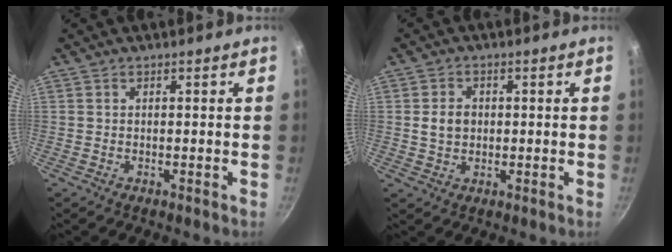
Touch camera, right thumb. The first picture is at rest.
{"total": 4.3, "force": [0.2, 3.4, 2.6], "torque": [-0.035, 0.005, 0.002]}